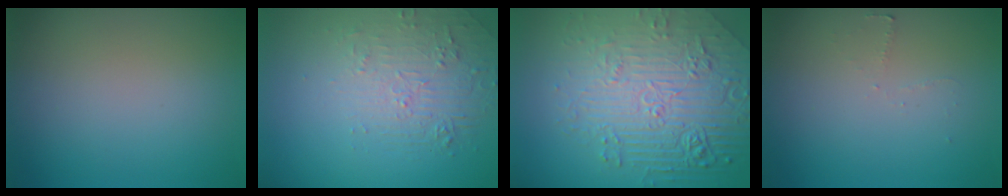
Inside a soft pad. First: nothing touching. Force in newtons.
{"total": 2.2, "press": 1.3, "slide": 1.8}
{"total": 8.8, "press": 6.1, "slide": 6.4}
{"total": 0.9, "press": 0.8, "slide": 0.3}